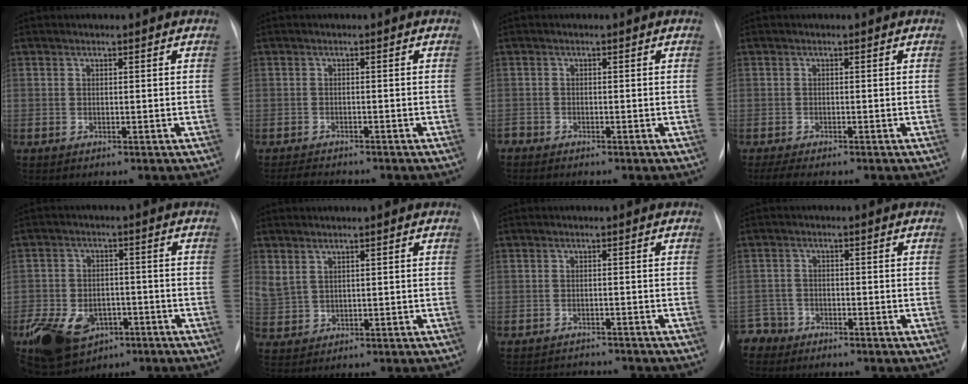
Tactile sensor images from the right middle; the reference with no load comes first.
{"total": 3.4, "force": [-3.1, 0.8, 1.0], "torque": [-0.019, -0.010, -0.047]}
{"total": 1.6, "force": [-1.5, 0.4, 0.2], "torque": [-0.004, -0.003, -0.025]}
{"total": 4.1, "force": [-3.3, 0.8, 2.2], "torque": [-0.037, -0.011, -0.045]}
{"total": 16.5, "force": [-8.0, 11.2, 9.0], "torque": [-0.215, -0.002, -0.120]}
{"total": 2.7, "force": [1.7, 1.6, 1.4], "torque": [-0.036, 0.008, 0.048]}
{"total": 5.6, "force": [-5.5, 0.8, 0.7], "torque": [-0.008, 0.002, -0.078]}
{"total": 3.7, "force": [-3.2, 1.7, -1.0], "torque": [0.017, 0.001, -0.066]}